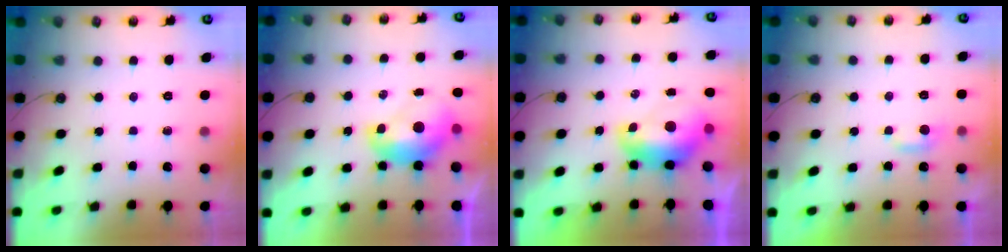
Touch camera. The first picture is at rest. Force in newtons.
{"total": 2.7, "press": 2.7, "slide": 0.4}
{"total": 2.6, "press": 2.5, "slide": 0.7}
{"total": 1.6, "press": 1.4, "slide": 0.7}